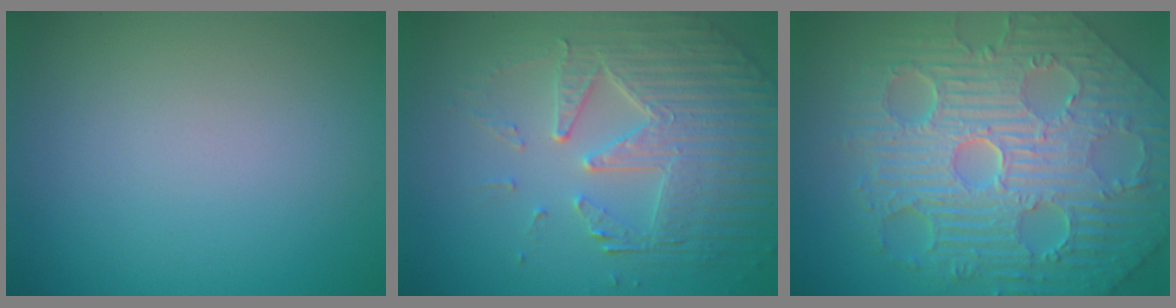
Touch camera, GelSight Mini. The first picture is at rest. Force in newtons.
{"total": 6.4, "press": 5.0, "slide": 4.0}
{"total": 11.8, "press": 7.7, "slide": 8.9}